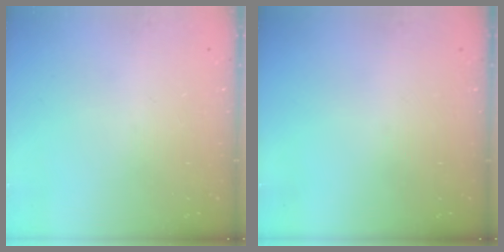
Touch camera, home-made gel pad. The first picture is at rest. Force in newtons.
{"total": 0.0}